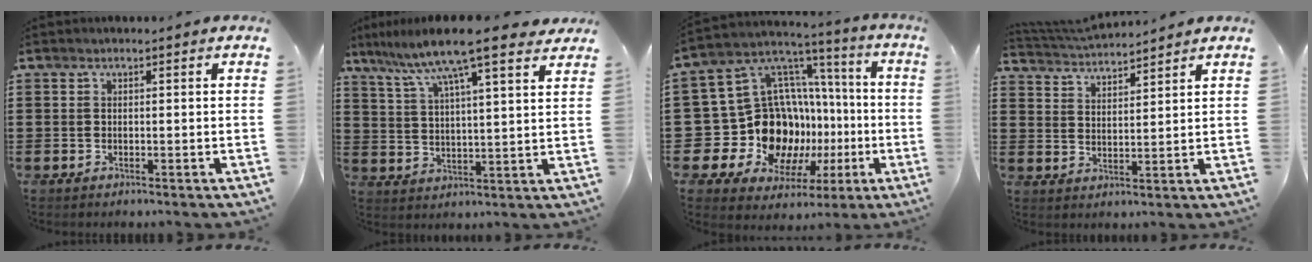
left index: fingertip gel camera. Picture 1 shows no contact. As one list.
[{"total": 10.1, "force": [7.9, 0.6, 6.2], "torque": [-0.148, -0.031, 0.130]}, {"total": 15.9, "force": [-2.2, 14.0, 7.1], "torque": [-0.176, -0.045, 0.000]}, {"total": 3.8, "force": [3.8, -0.2, 0.3], "torque": [-0.020, -0.021, 0.065]}]